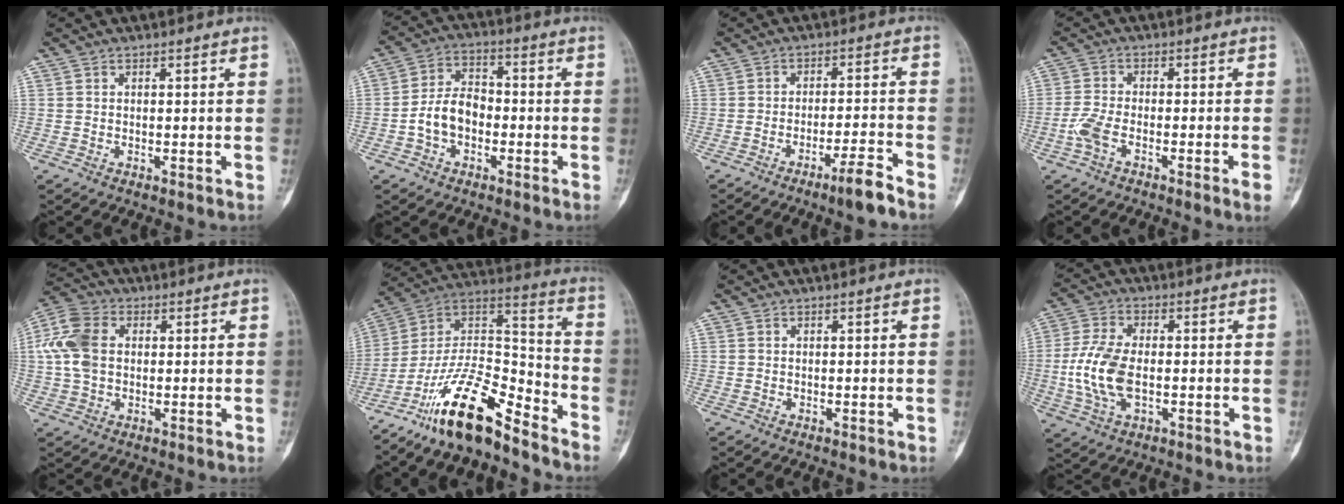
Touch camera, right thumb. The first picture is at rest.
{"total": 8.4, "force": [-2.1, 5.8, 5.6], "torque": [-0.095, 0.032, -0.050]}
{"total": 5.8, "force": [-4.2, -0.1, 4.0], "torque": [-0.070, 0.027, -0.073]}
{"total": 6.0, "force": [-2.7, 1.2, 5.2], "torque": [-0.107, 0.005, -0.052]}
{"total": 10.2, "force": [1.1, 7.2, 7.1], "torque": [-0.155, 0.021, 0.016]}
{"total": 18.3, "force": [-13.6, 5.3, 11.0], "torque": [-0.186, 0.101, -0.248]}
{"total": 0.0}
{"total": 10.7, "force": [-1.3, 5.7, 9.0], "torque": [-0.202, 0.005, -0.026]}